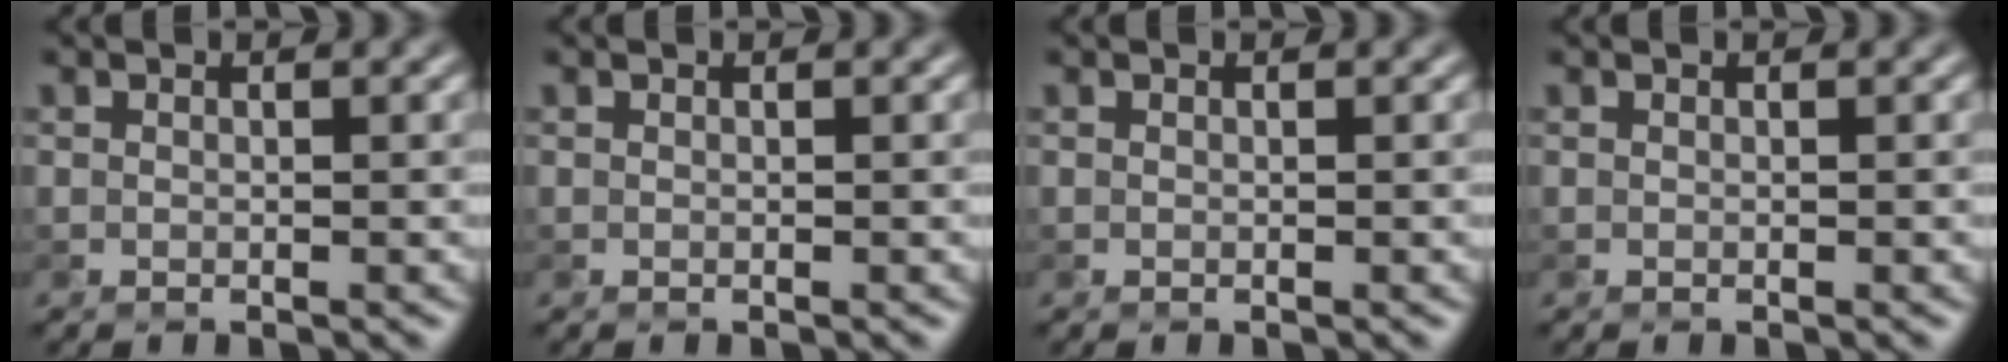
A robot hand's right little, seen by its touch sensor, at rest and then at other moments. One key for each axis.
{"total": 0.0}
{"total": 0.0}
{"total": 0.0}